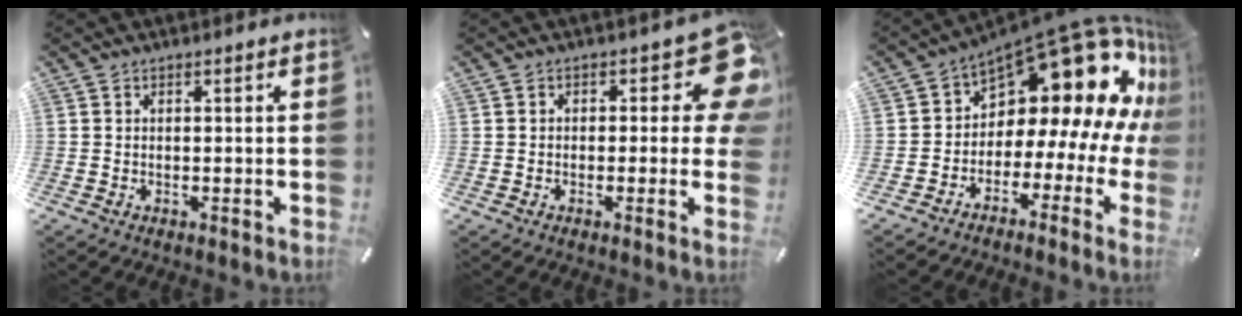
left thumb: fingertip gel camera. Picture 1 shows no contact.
{"total": 11.9, "force": [3.6, 5.6, 9.8], "torque": [-0.116, -0.023, 0.064]}
{"total": 19.0, "force": [9.6, 9.8, 13.2], "torque": [-0.198, -0.087, 0.167]}